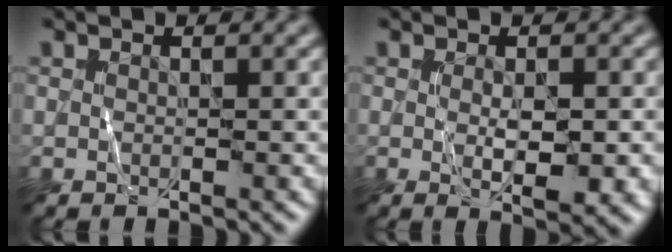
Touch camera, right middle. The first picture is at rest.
{"total": 3.1, "force": [-0.2, 1.0, 3.0], "torque": [-0.052, -0.009, 0.002]}